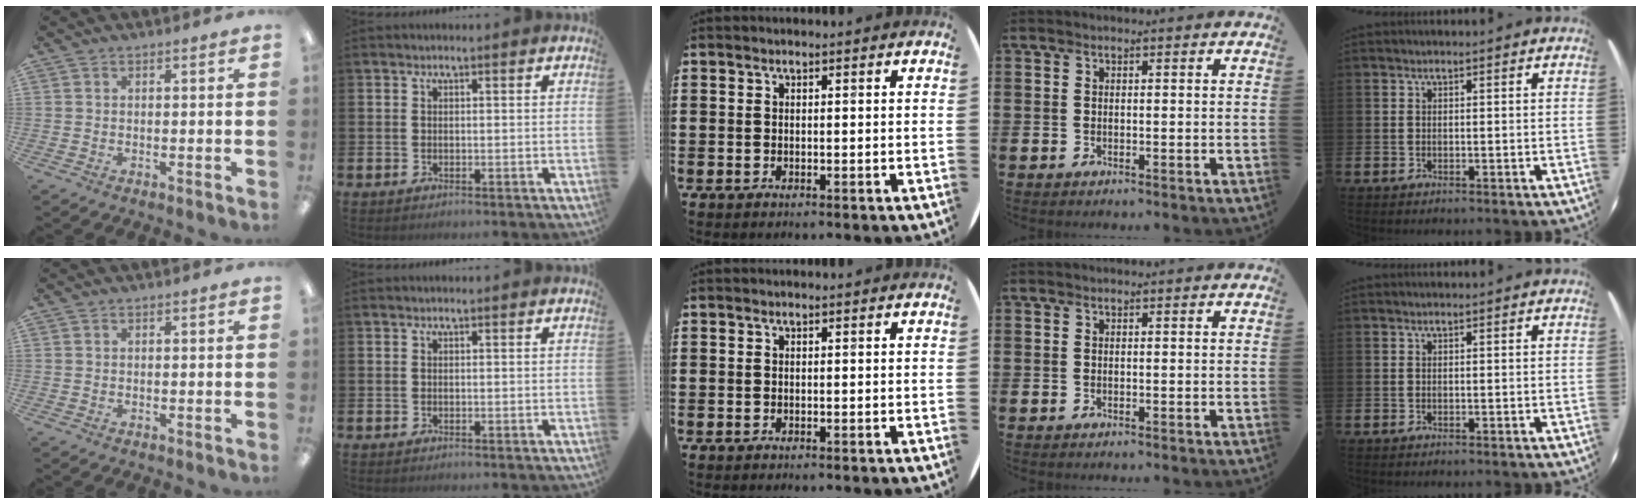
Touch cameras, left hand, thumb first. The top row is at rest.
{}